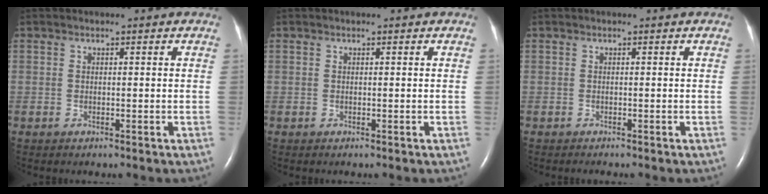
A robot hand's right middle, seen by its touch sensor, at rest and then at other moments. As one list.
[{"total": 0.0}, {"total": 0.0}]